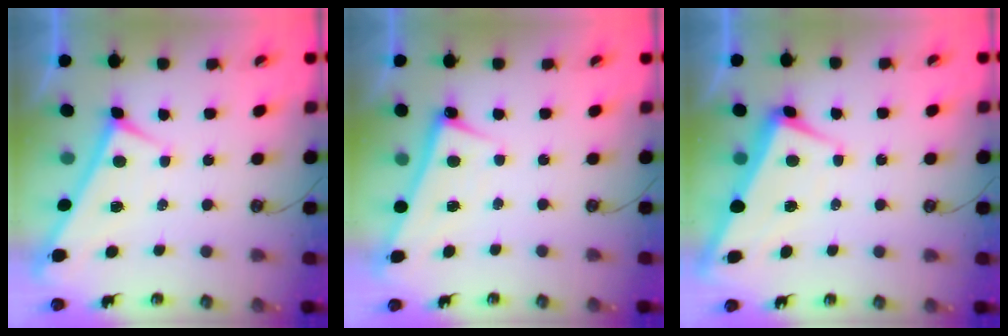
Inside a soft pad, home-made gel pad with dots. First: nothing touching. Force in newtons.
{"total": 2.1, "press": 2.1, "slide": 0.5}
{"total": 0.8, "press": 0.3, "slide": 0.8}